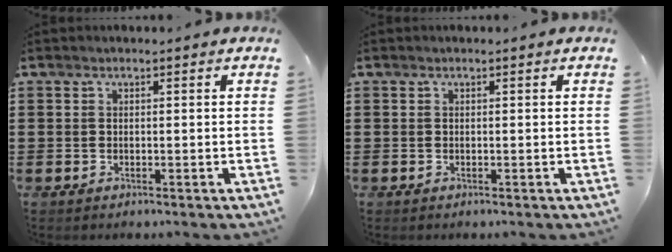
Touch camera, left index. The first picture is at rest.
{"total": 0.0}